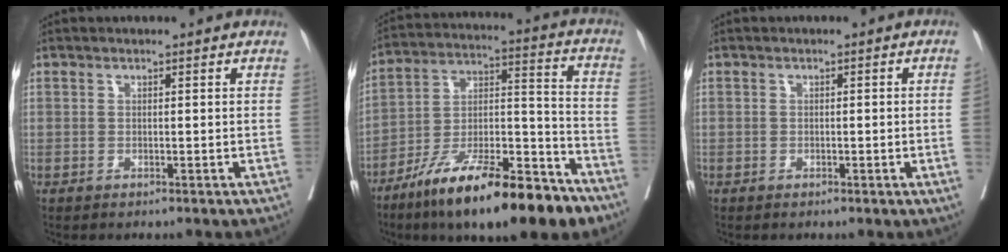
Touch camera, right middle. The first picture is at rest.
{"total": 21.8, "force": [-15.2, 4.4, 15.0], "torque": [-0.222, 0.002, -0.259]}
{"total": 1.3, "force": [-0.2, 0.1, 1.3], "torque": [-0.019, 0.008, -0.003]}